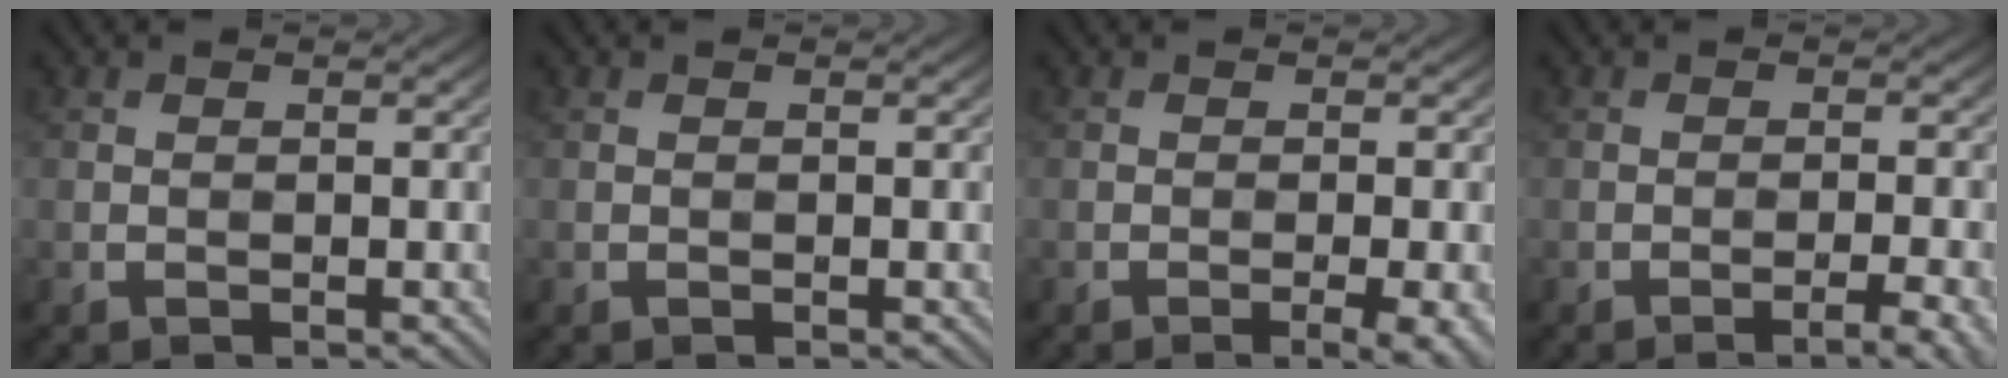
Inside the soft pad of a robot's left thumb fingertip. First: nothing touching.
{"total": 0.0}
{"total": 3.5, "force": [-1.5, 0.7, 3.2], "torque": [-0.047, 0.003, -0.021]}
{"total": 3.6, "force": [-2.0, 0.5, 2.9], "torque": [-0.042, 0.010, -0.033]}